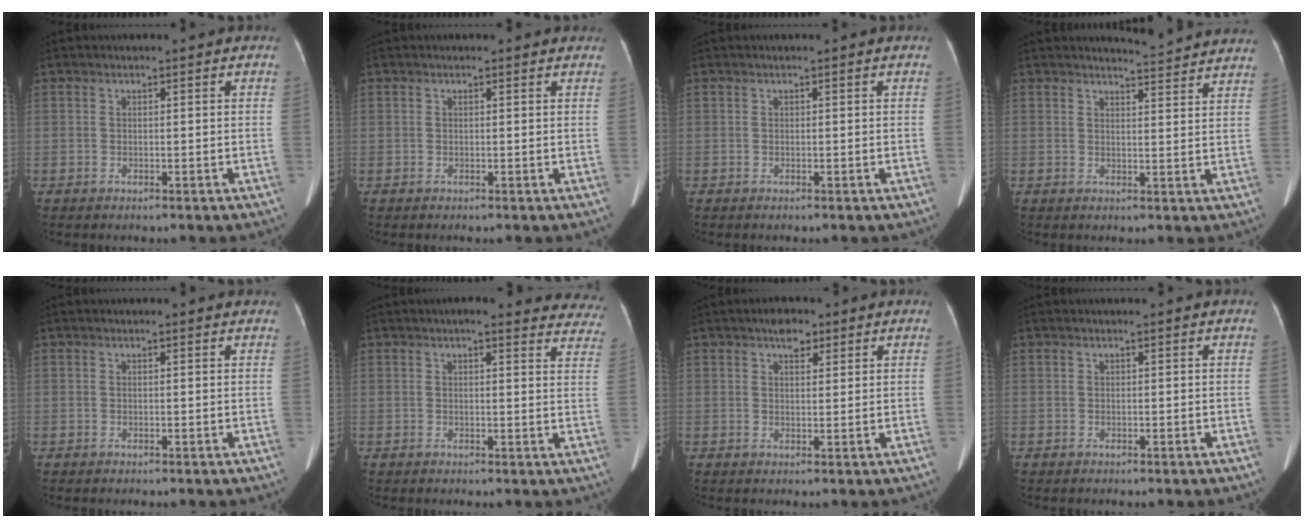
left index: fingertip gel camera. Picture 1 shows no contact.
{"total": 1.1, "force": [1.0, 0.4, 0.3], "torque": [-0.013, 0.002, 0.003]}
{"total": 0.0}
{"total": 7.0, "force": [6.9, -0.2, 0.7], "torque": [-0.020, -0.010, 0.070]}
{"total": 1.1, "force": [1.1, 0.3, 0.3], "torque": [-0.013, 0.003, 0.004]}
{"total": 15.8, "force": [14.4, 3.6, 5.3], "torque": [-0.023, -0.018, 0.133]}
{"total": 3.0, "force": [1.9, 1.4, 1.8], "torque": [-0.033, 0.007, 0.029]}
{"total": 0.0}